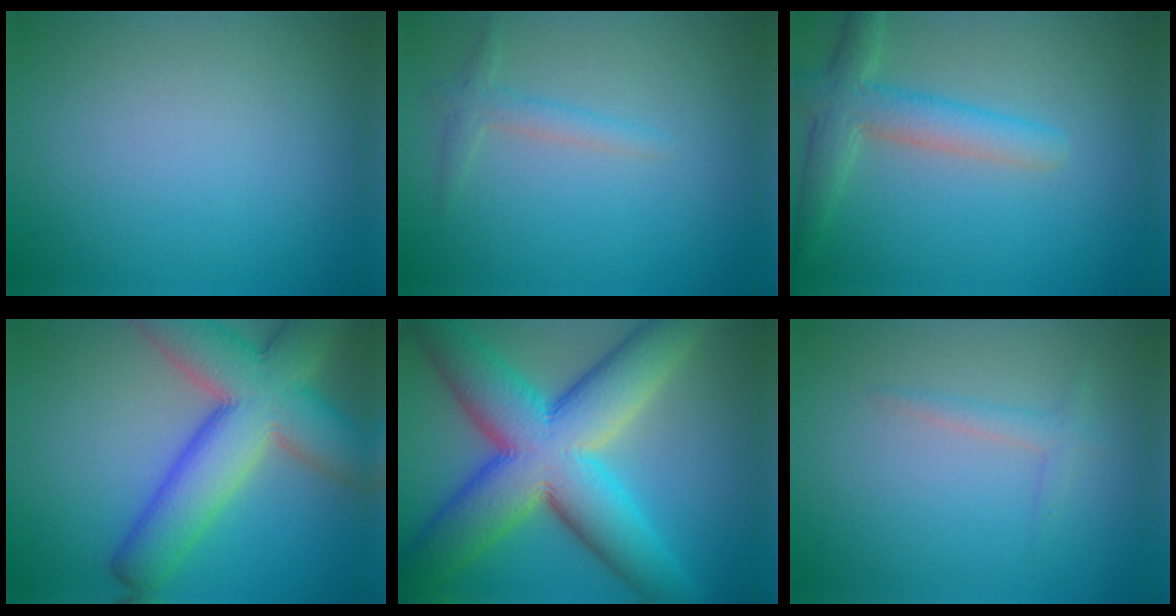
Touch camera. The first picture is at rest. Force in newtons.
{"total": 1.5, "press": 1.5, "slide": 0.1}
{"total": 4.0, "press": 4.0, "slide": 0.1}
{"total": 11.1, "press": 11.1, "slide": 0.6}
{"total": 14.0, "press": 14.0, "slide": 0.7}
{"total": 1.4, "press": 1.4, "slide": 0.1}